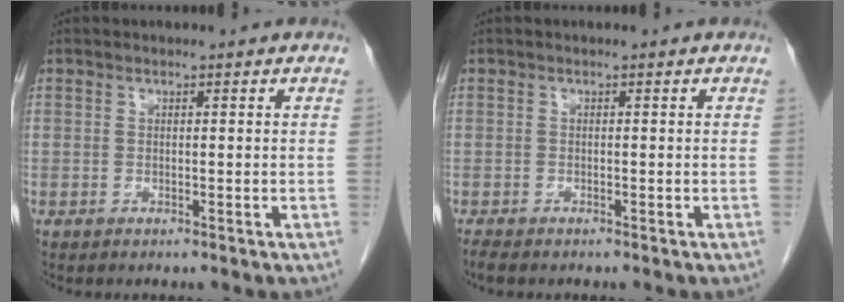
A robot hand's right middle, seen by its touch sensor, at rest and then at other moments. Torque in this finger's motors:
{"motor_torque": [0.31, -0.21, 0.06, 0.02]}